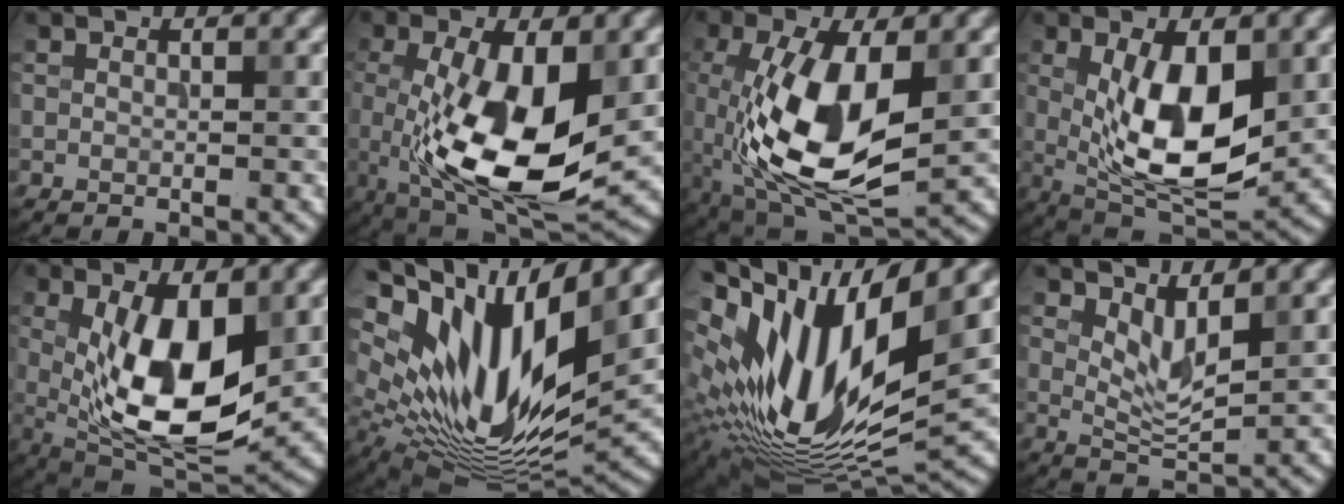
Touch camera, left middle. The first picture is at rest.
{"total": 11.2, "force": [-1.6, 4.7, 10.1], "torque": [-0.188, -0.023, -0.024]}
{"total": 10.9, "force": [-2.0, 4.9, 9.5], "torque": [-0.205, -0.011, -0.038]}
{"total": 9.1, "force": [0.0, 4.0, 8.2], "torque": [-0.145, -0.016, 0.002]}
{"total": 10.5, "force": [-0.1, 4.7, 9.4], "torque": [-0.160, -0.018, 0.002]}
{"total": 14.7, "force": [4.5, 6.2, 12.6], "torque": [-0.241, -0.005, 0.081]}
{"total": 15.7, "force": [2.6, 6.6, 14.0], "torque": [-0.273, 0.000, 0.044]}
{"total": 2.3, "force": [1.0, 0.7, 2.0], "torque": [-0.041, -0.015, 0.021]}